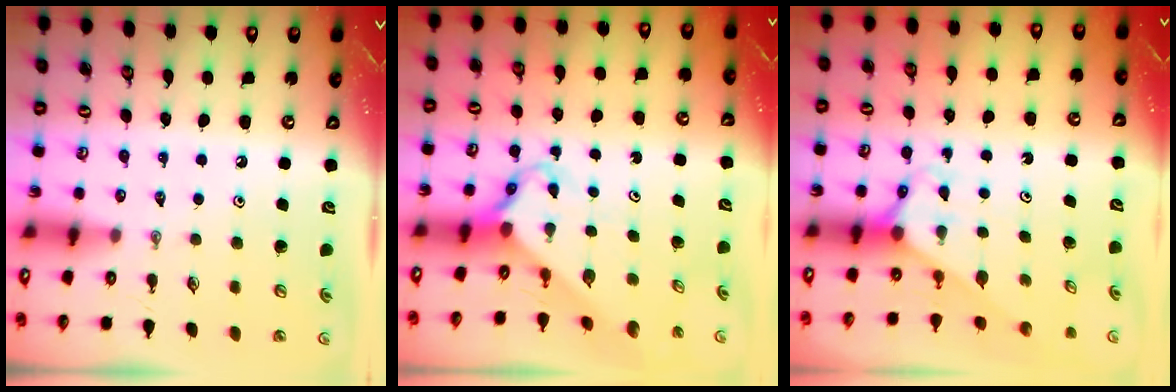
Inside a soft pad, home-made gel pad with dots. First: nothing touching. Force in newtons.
{"total": 2.7, "press": 2.7, "slide": 0.2}
{"total": 2.6, "press": 2.6, "slide": 0.2}